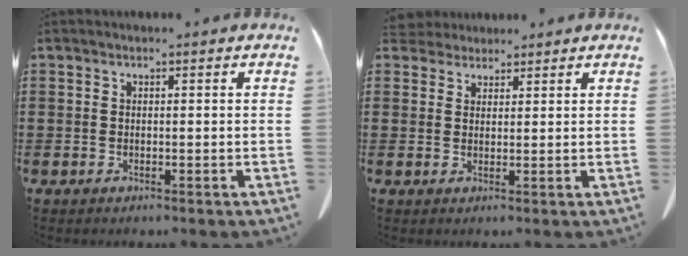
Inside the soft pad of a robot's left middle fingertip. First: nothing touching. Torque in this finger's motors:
{"motor_torque": [0.03, 0.03, 0.00, 0.00]}